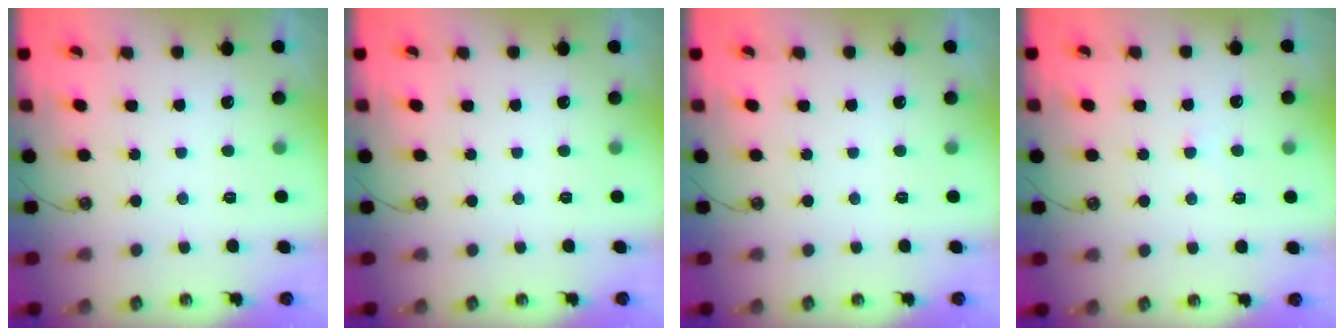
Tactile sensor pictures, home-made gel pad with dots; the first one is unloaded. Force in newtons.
{"total": 0.0}
{"total": 0.0}
{"total": 1.0, "press": 1.0, "slide": 0.2}